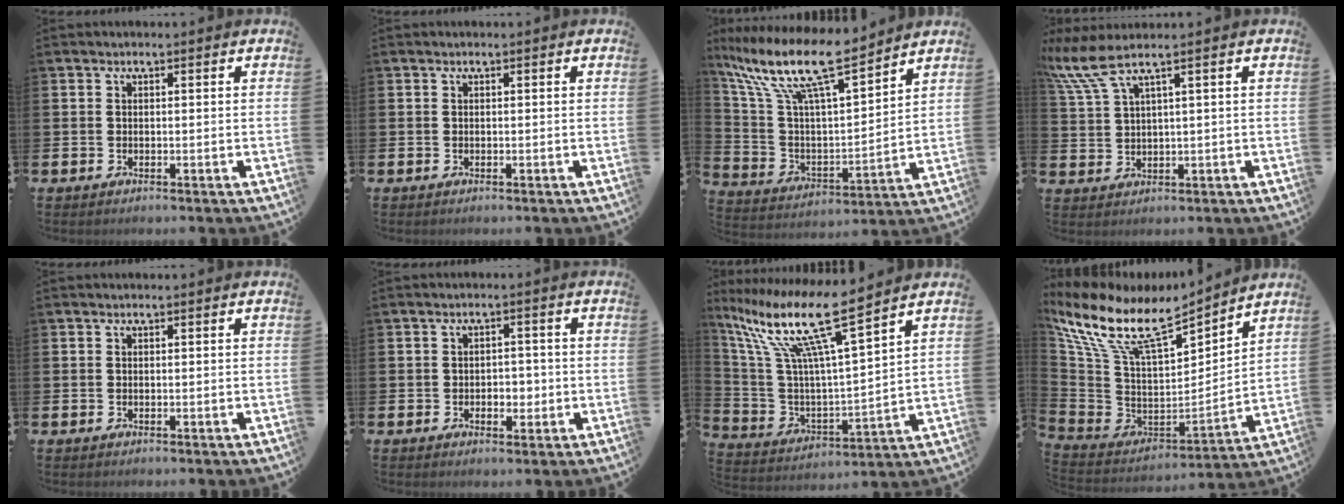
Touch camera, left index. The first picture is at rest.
{"total": 0.0}
{"total": 12.3, "force": [10.0, 1.9, 6.9], "torque": [-0.175, -0.060, 0.172]}
{"total": 5.6, "force": [3.8, 0.5, 4.1], "torque": [-0.100, -0.010, 0.061]}
{"total": 0.0}
{"total": 2.4, "force": [-0.7, 1.9, 1.4], "torque": [-0.006, -0.004, -0.022]}
{"total": 14.1, "force": [10.5, 1.7, 9.2], "torque": [-0.220, -0.060, 0.172]}
{"total": 11.3, "force": [9.1, 3.3, 5.9], "torque": [-0.159, -0.064, 0.159]}